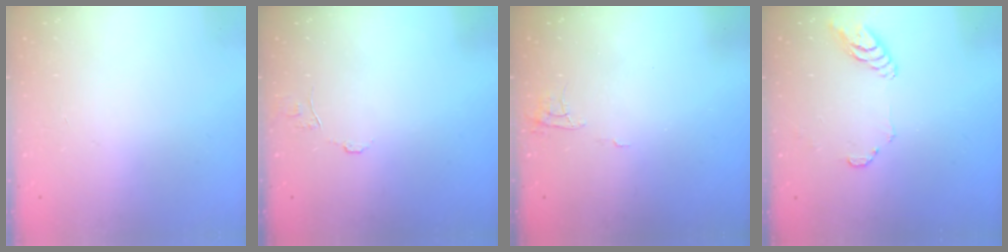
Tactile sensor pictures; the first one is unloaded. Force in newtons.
{"total": 6.4, "press": 6.4, "slide": 0.5}
{"total": 5.0, "press": 5.0, "slide": 0.4}
{"total": 7.7, "press": 7.7, "slide": 0.6}